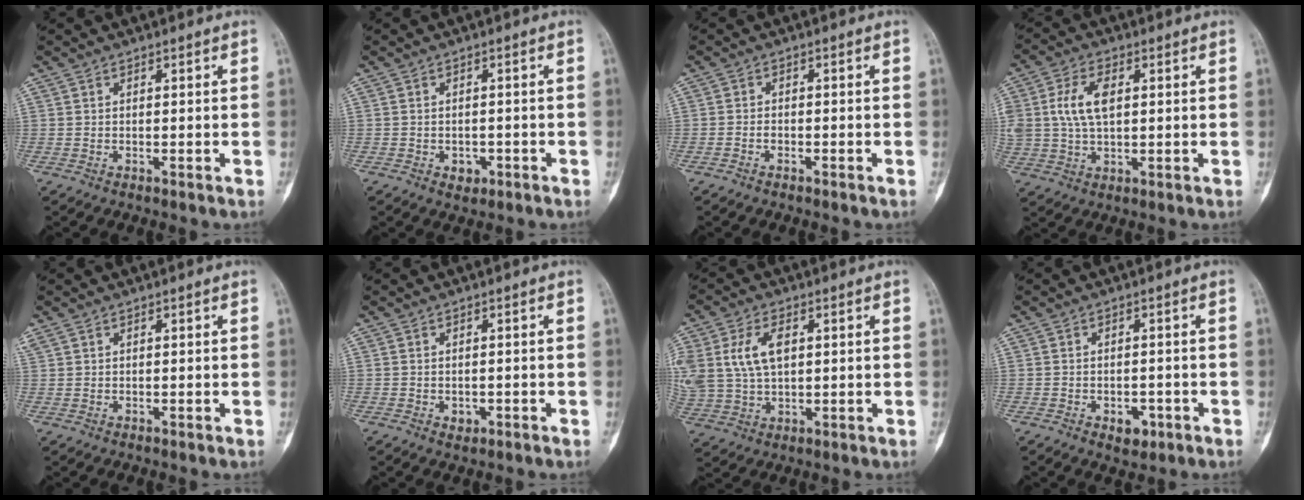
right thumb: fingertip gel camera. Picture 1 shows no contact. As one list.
[{"total": 2.6, "force": [-1.1, 1.9, 1.5], "torque": [-0.005, 0.004, -0.009]}, {"total": 1.0, "force": [-0.7, 0.5, 0.5], "torque": [-0.009, 0.007, -0.014]}, {"total": 8.6, "force": [1.7, 4.9, 6.9], "torque": [-0.141, 0.005, 0.035]}, {"total": 0.8, "force": [0.6, 0.4, 0.4], "torque": [-0.014, 0.016, 0.018]}, {"total": 1.3, "force": [-0.6, 0.9, 0.8], "torque": [-0.006, 0.003, -0.006]}, {"total": 12.1, "force": [3.0, 7.4, 9.1], "torque": [-0.201, 0.003, 0.066]}, {"total": 3.3, "force": [-1.5, 2.0, 2.0], "torque": [-0.014, 0.007, -0.015]}]